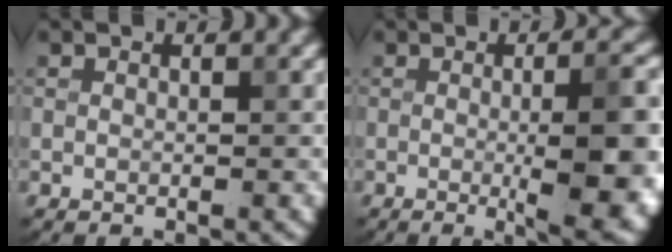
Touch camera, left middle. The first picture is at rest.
{"total": 9.1, "force": [-0.6, 2.3, 8.7], "torque": [-0.109, -0.008, -0.002]}